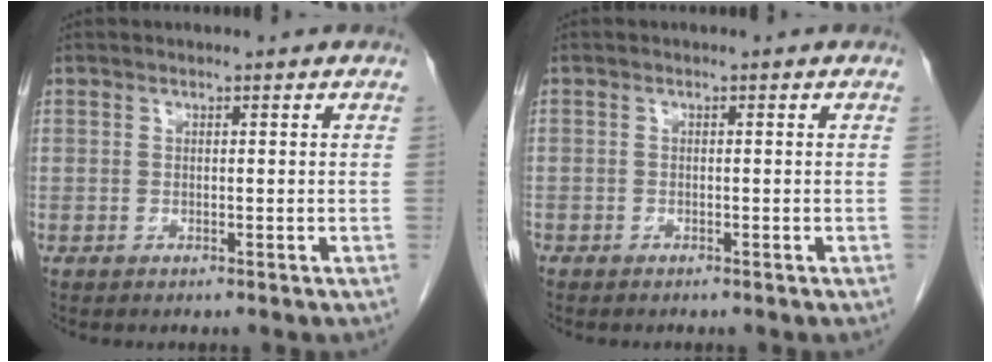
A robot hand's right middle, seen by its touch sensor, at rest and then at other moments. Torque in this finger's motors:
{"motor_torque": [0.25, -0.13, 0.05, -0.09]}